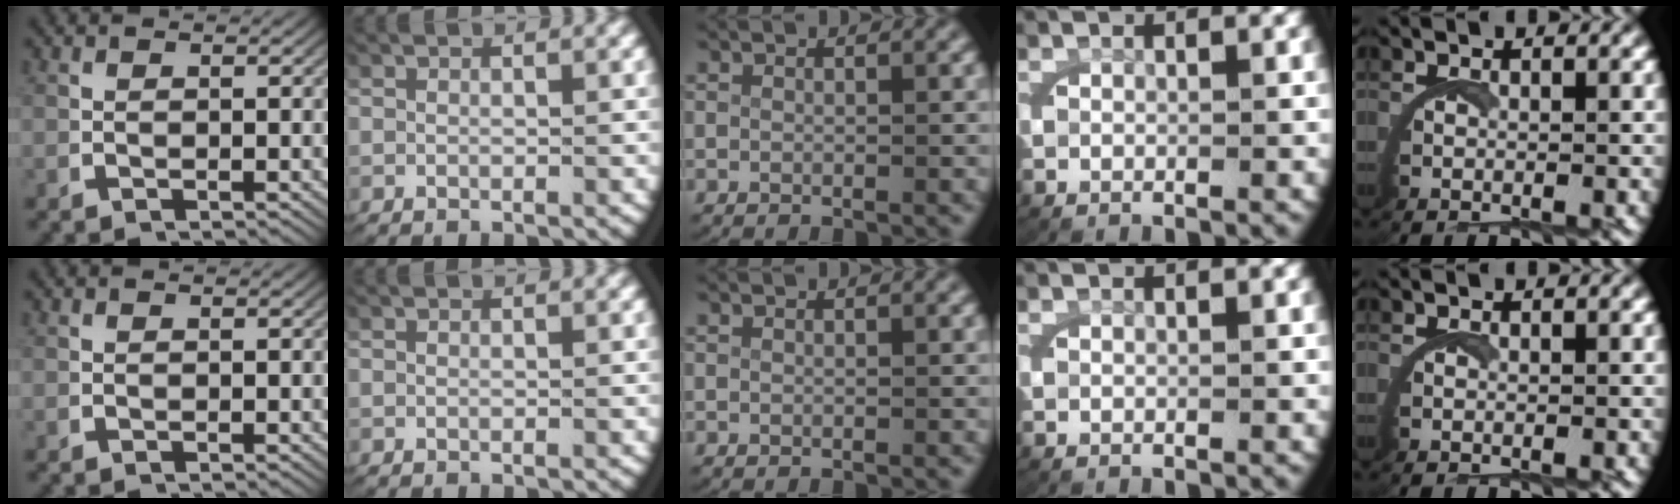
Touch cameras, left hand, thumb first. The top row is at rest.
{}